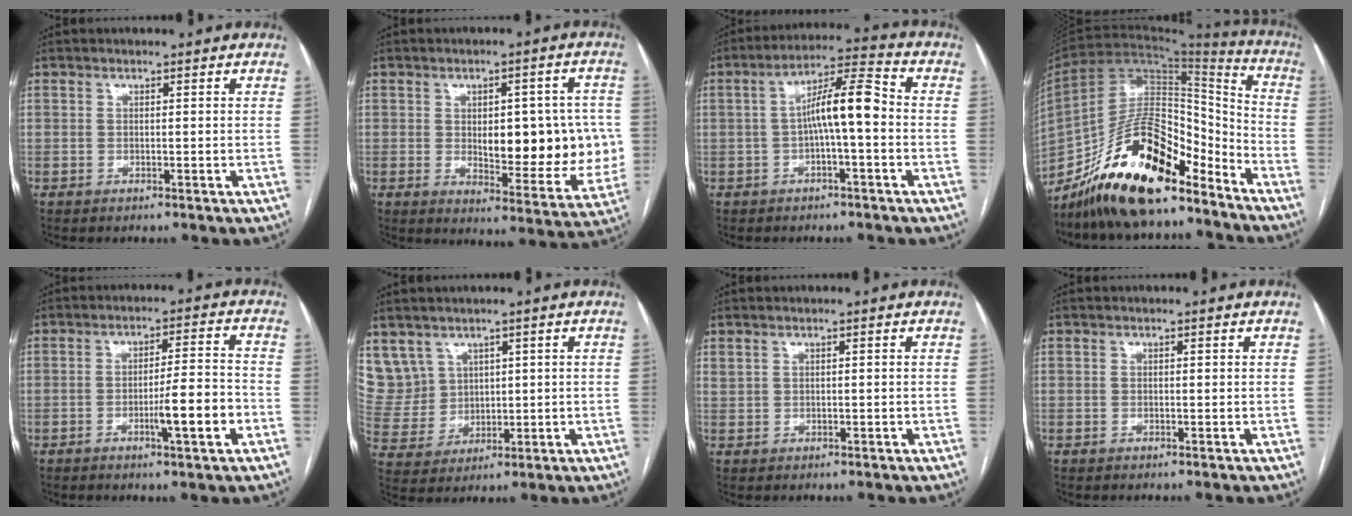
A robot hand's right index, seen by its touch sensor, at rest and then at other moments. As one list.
[{"total": 14.8, "force": [-0.1, 5.8, 13.7], "torque": [-0.164, 0.007, 0.014]}, {"total": 8.6, "force": [-0.7, 1.2, 8.5], "torque": [-0.147, 0.029, -0.016]}, {"total": 20.1, "force": [-14.9, 6.2, 11.9], "torque": [-0.225, 0.020, -0.264]}, {"total": 7.8, "force": [-2.8, 0.3, 7.2], "torque": [-0.110, 0.002, -0.043]}, {"total": 8.6, "force": [4.7, 7.2, 0.8], "torque": [-0.033, 0.034, 0.116]}, {"total": 0.8, "force": [0.7, 0.4, 0.2], "torque": [-0.006, 0.007, 0.017]}, {"total": 0.0}]